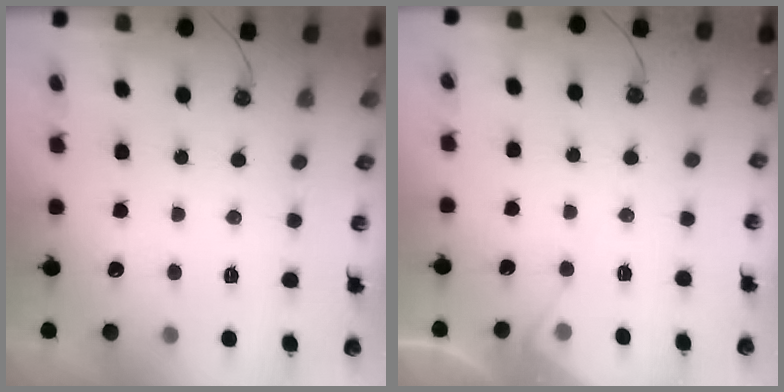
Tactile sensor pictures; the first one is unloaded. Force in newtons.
{"total": 4.4, "press": 4.4, "slide": 0.5}